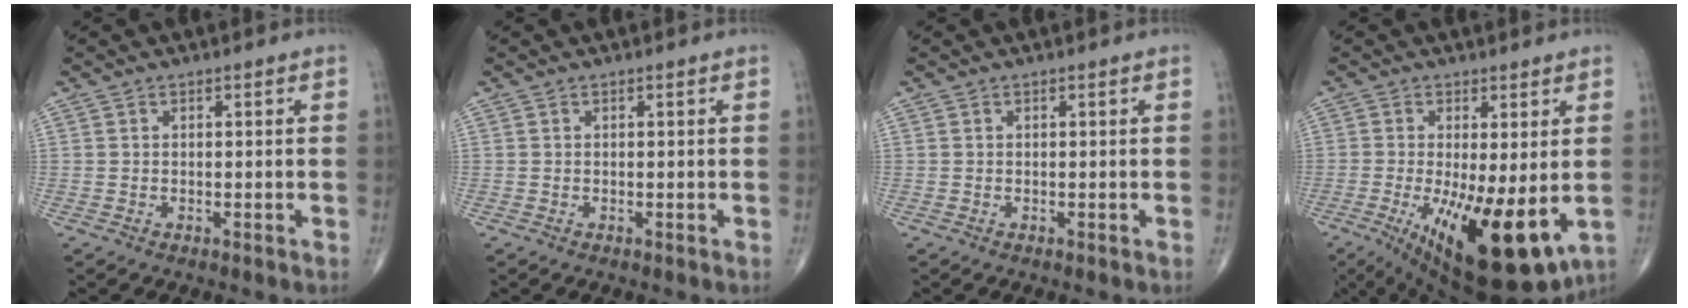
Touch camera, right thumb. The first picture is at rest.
{"total": 0.0}
{"total": 0.0}
{"total": 17.5, "force": [-3.9, 6.2, 15.9], "torque": [-0.242, -0.034, -0.038]}